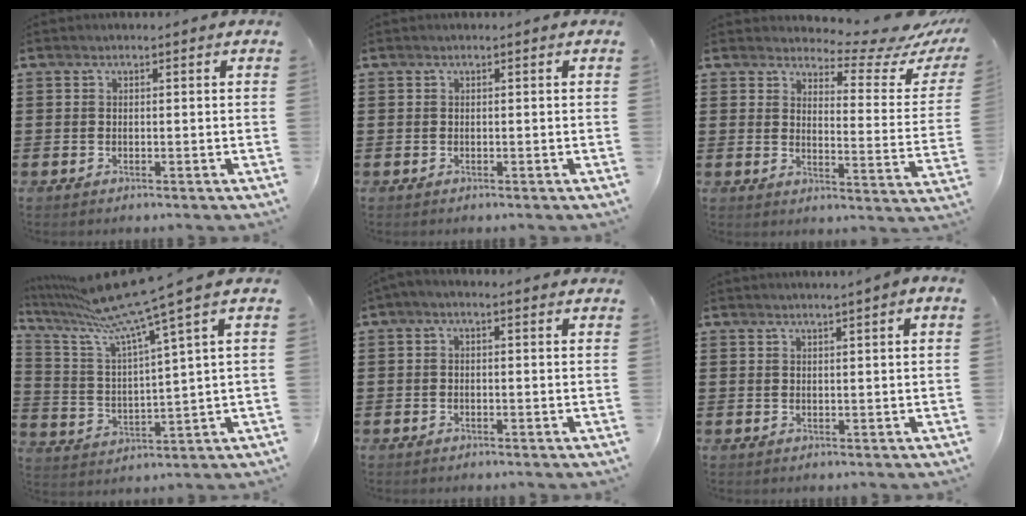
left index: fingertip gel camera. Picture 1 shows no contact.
{"total": 0.0}
{"total": 5.5, "force": [4.9, 1.0, 2.2], "torque": [-0.045, -0.041, 0.079]}
{"total": 11.4, "force": [8.4, -0.6, 7.8], "torque": [-0.186, -0.043, 0.135]}
{"total": 0.9, "force": [-0.7, 0.2, 0.6], "torque": [-0.011, -0.001, -0.012]}
{"total": 1.2, "force": [0.9, -0.4, 0.7], "torque": [-0.013, -0.003, 0.018]}